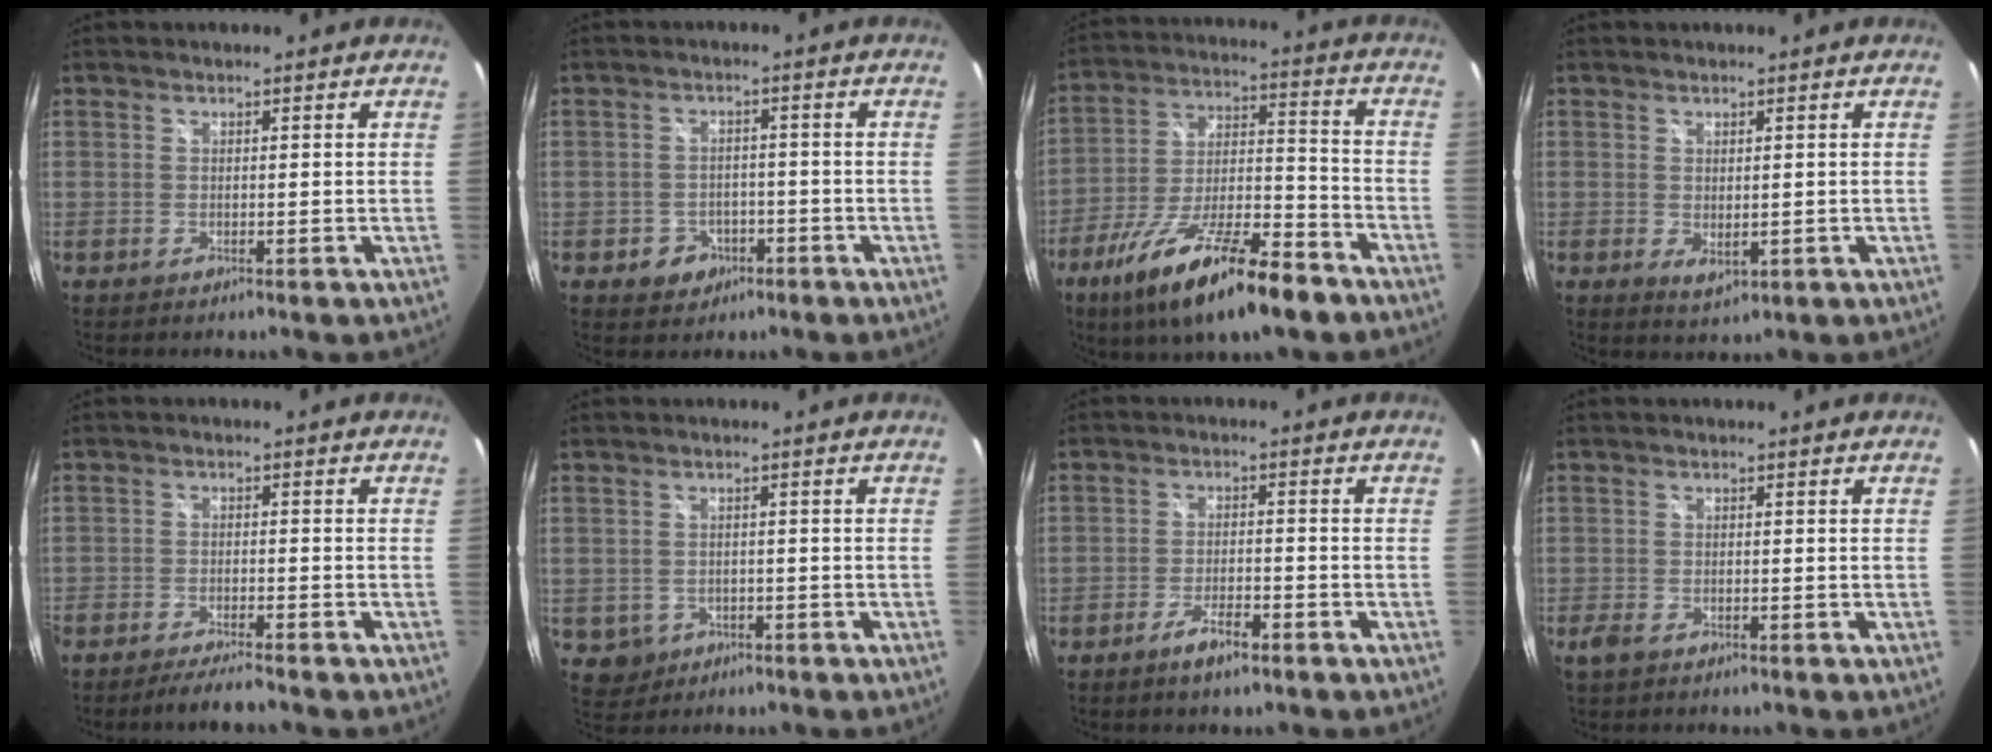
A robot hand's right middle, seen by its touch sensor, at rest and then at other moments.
{"total": 4.9, "force": [-2.4, 4.1, 1.3], "torque": [-0.038, 0.008, -0.025]}
{"total": 20.3, "force": [-13.1, 5.3, 14.6], "torque": [-0.272, -0.035, -0.221]}
{"total": 2.7, "force": [-0.2, 1.6, 2.1], "torque": [-0.035, -0.009, 0.000]}
{"total": 4.8, "force": [-4.3, 0.1, 2.2], "torque": [-0.059, -0.004, -0.075]}
{"total": 3.5, "force": [-1.1, 3.2, 0.9], "torque": [-0.028, 0.000, -0.006]}
{"total": 4.5, "force": [-3.2, 1.2, 3.0], "torque": [-0.071, -0.005, -0.055]}
{"total": 2.2, "force": [-1.4, 1.1, 1.2], "torque": [-0.027, -0.006, -0.028]}